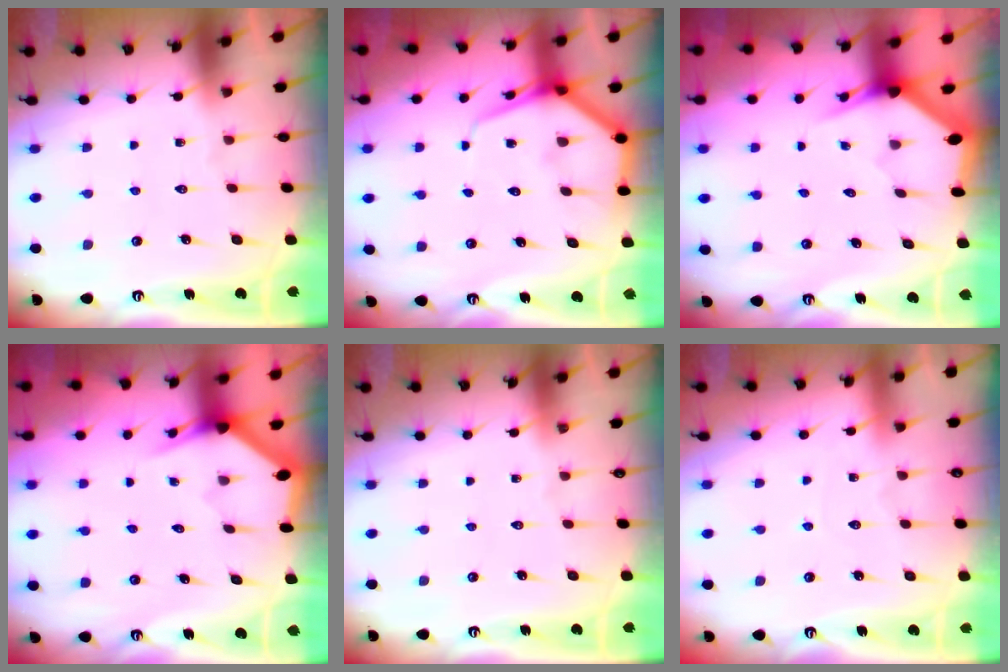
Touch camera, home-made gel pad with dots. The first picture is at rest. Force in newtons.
{"total": 7.0, "press": 7.0, "slide": 0.6}
{"total": 3.1, "press": 3.1, "slide": 0.1}
{"total": 3.0, "press": 3.0, "slide": 0.1}
{"total": 0.0}
{"total": 2.7, "press": 2.7, "slide": 0.3}